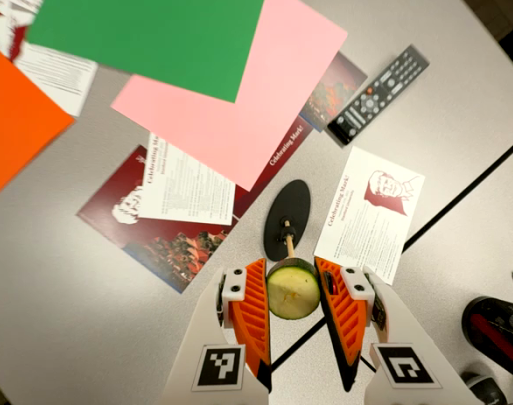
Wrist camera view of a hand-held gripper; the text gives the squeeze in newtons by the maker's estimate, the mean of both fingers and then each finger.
{"total": 10.0, "left": 10.2, "right": 9.8}